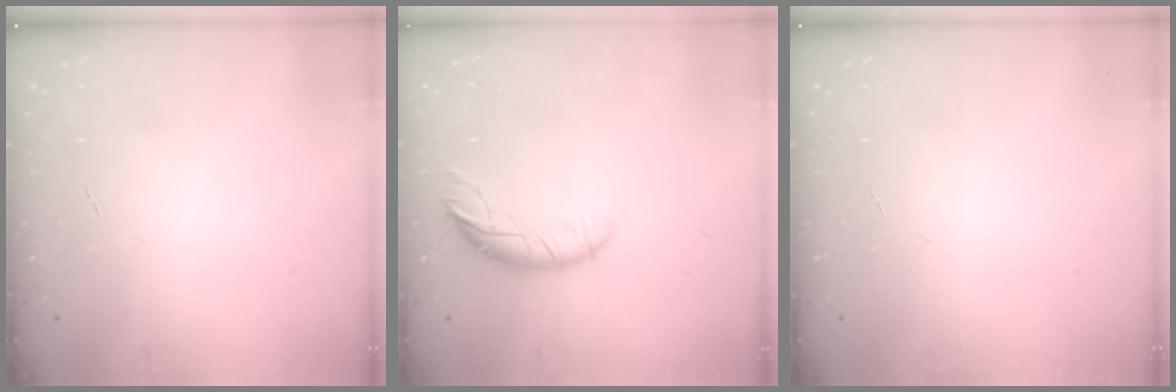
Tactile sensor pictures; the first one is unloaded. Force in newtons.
{"total": 9.9, "press": 9.9, "slide": 0.9}
{"total": 0.0}